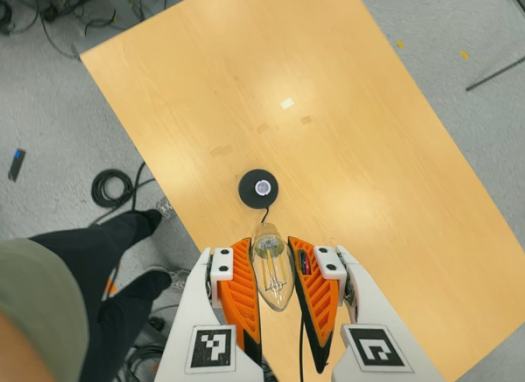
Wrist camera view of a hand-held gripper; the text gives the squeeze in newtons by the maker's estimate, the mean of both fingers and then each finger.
{"total": 19.8, "left": 21.7, "right": 17.9}